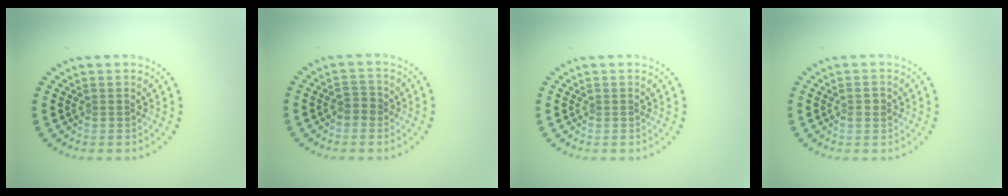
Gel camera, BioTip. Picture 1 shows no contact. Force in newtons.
{"total": 1.1, "press": 1.0, "slide": 0.5}
{"total": 0.0}
{"total": 1.2, "press": 1.2, "slide": 0.2}